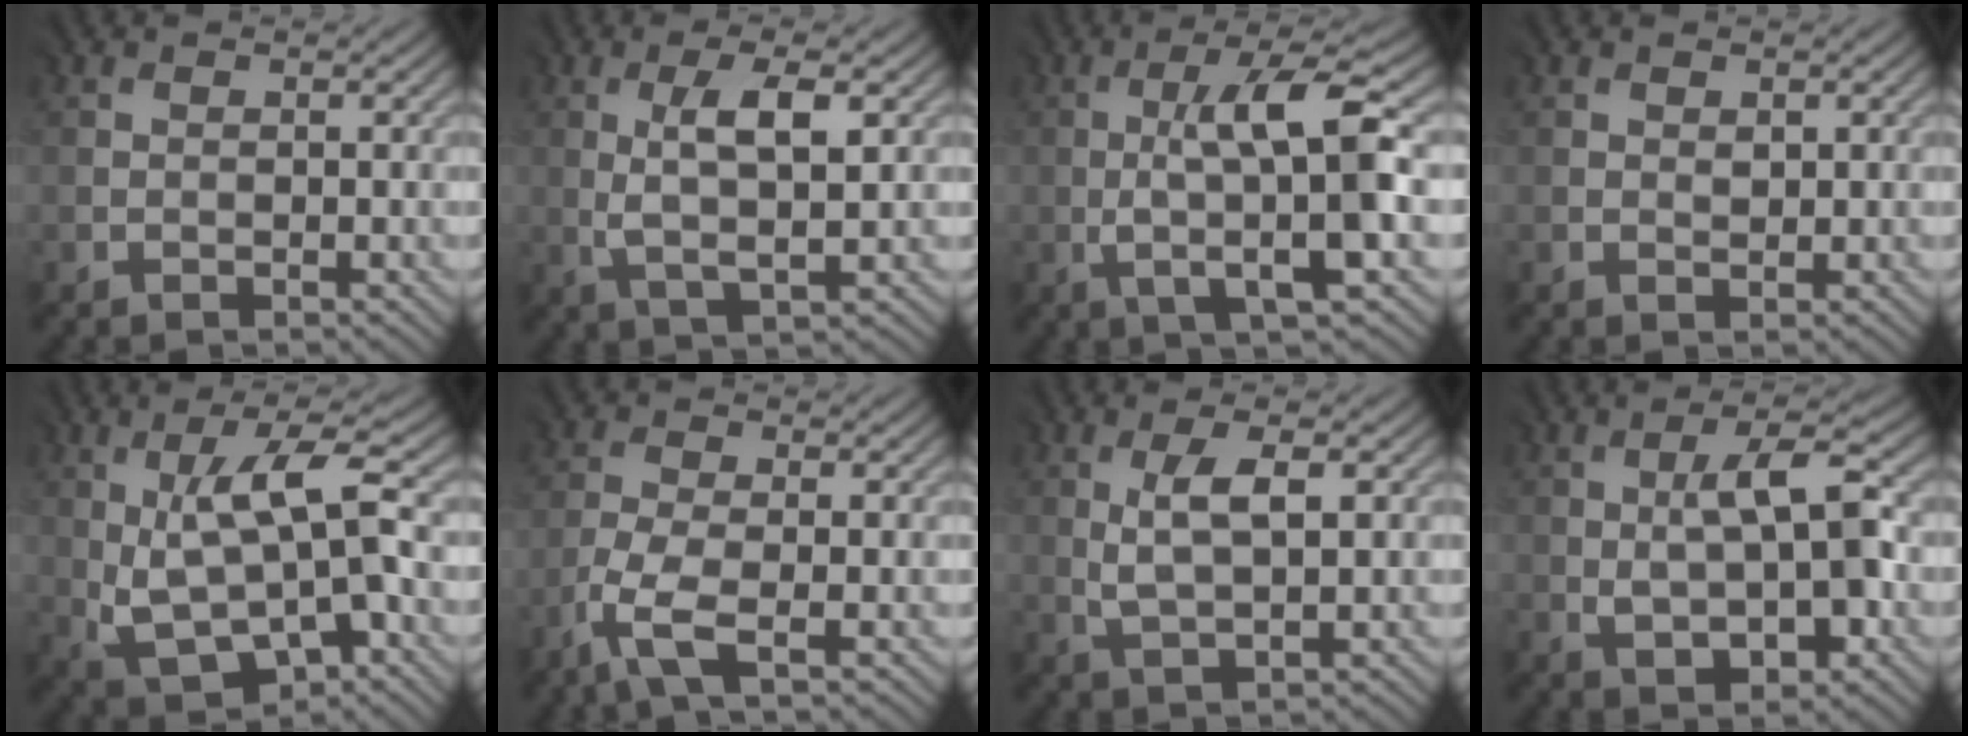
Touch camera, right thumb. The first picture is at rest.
{"total": 5.3, "force": [1.1, 1.3, 5.0], "torque": [-0.099, -0.002, 0.024]}
{"total": 9.1, "force": [0.0, 1.5, 9.0], "torque": [-0.144, 0.014, 0.000]}
{"total": 0.9, "force": [0.5, 0.6, 0.5], "torque": [-0.006, -0.003, 0.011]}
{"total": 9.7, "force": [0.6, 3.6, 9.0], "torque": [-0.175, -0.003, 0.016]}
{"total": 4.3, "force": [-2.7, 0.8, 3.3], "torque": [-0.083, -0.004, -0.066]}
{"total": 4.0, "force": [1.0, 1.1, 3.7], "torque": [-0.080, -0.002, 0.025]}
{"total": 7.3, "force": [-0.2, 2.9, 6.7], "torque": [-0.111, 0.007, -0.001]}